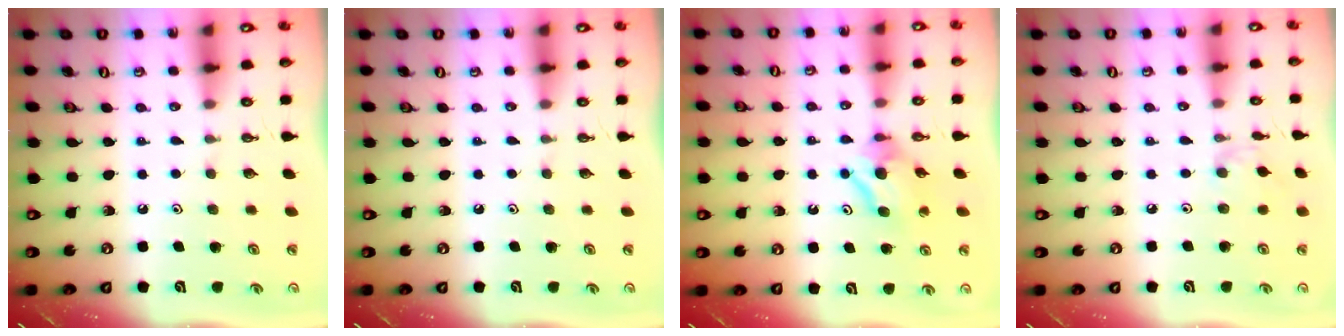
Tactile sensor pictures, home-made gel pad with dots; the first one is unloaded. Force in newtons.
{"total": 0.0}
{"total": 7.9, "press": 7.9, "slide": 0.2}
{"total": 2.8, "press": 2.8, "slide": 0.5}